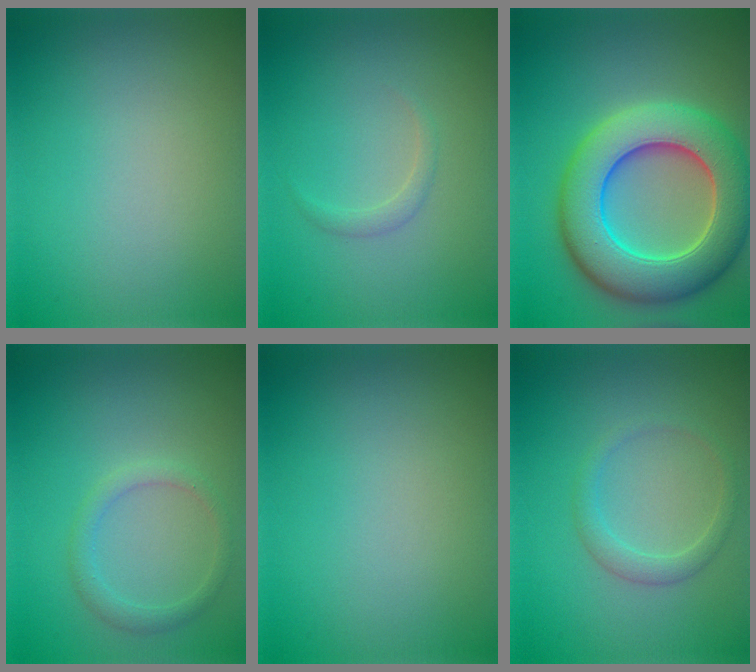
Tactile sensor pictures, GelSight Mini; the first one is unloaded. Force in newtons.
{"total": 0.9, "press": 0.9, "slide": 0.0}
{"total": 10.5, "press": 10.5, "slide": 0.7}
{"total": 1.7, "press": 1.7, "slide": 0.2}
{"total": 0.0}
{"total": 1.8, "press": 1.8, "slide": 0.0}